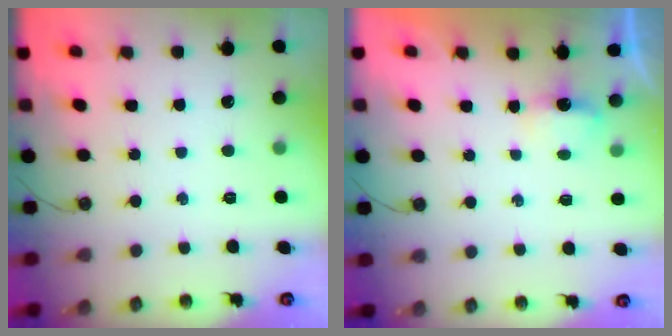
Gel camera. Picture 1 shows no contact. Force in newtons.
{"total": 3.1, "press": 3.0, "slide": 0.5}